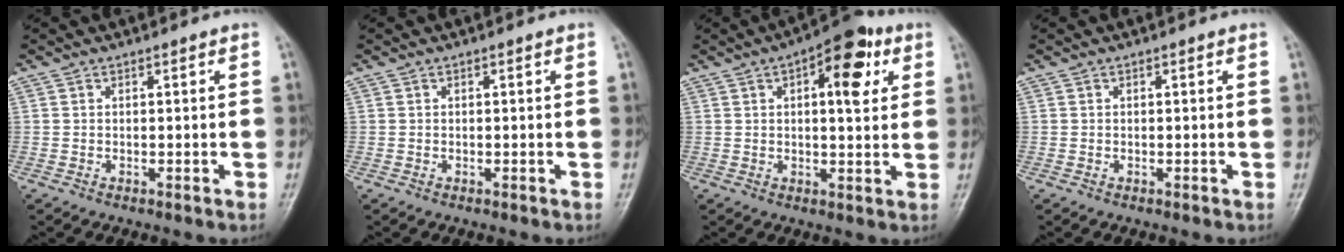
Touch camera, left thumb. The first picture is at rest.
{"total": 0.0}
{"total": 11.2, "force": [4.1, 4.8, 9.2], "torque": [-0.099, 0.002, 0.049]}
{"total": 0.0}